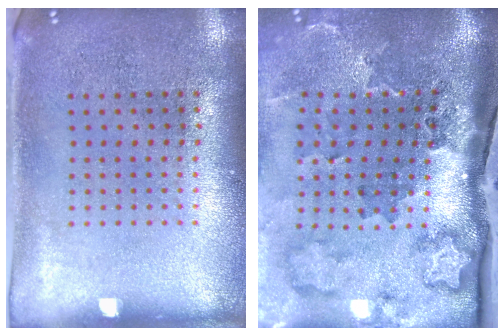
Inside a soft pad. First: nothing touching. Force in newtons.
{"total": 3.8, "press": 2.4, "slide": 3.0}